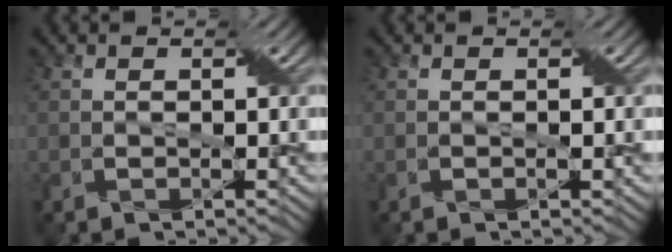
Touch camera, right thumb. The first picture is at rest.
{"total": 0.7, "force": [-0.1, 0.0, 0.6], "torque": [-0.011, -0.002, -0.002]}